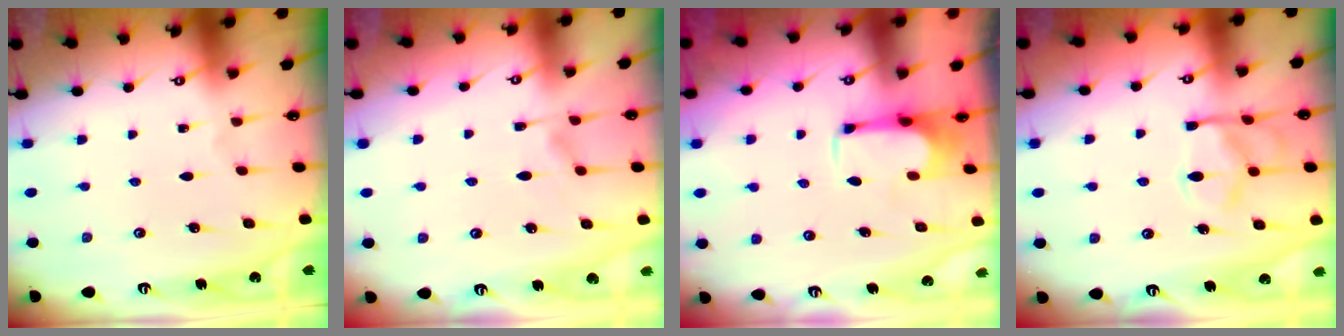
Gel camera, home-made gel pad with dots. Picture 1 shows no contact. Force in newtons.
{"total": 1.3, "press": 0.3, "slide": 1.3}
{"total": 3.6, "press": 3.6, "slide": 0.7}
{"total": 13.1, "press": 13.1, "slide": 1.2}